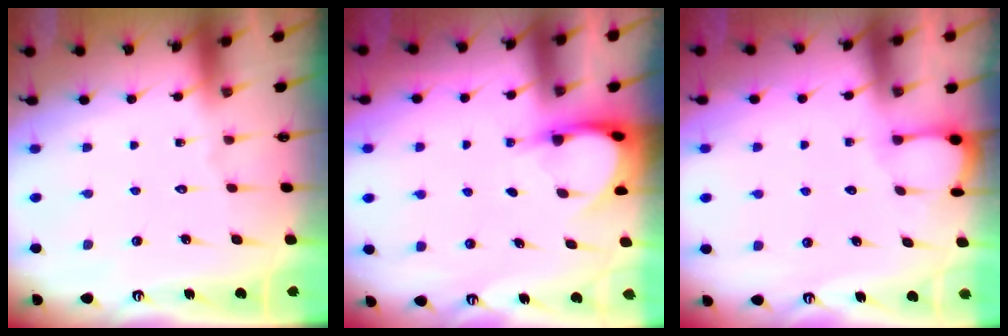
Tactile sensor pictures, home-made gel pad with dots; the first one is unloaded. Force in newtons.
{"total": 3.7, "press": 3.7, "slide": 0.3}
{"total": 2.1, "press": 2.1, "slide": 0.2}